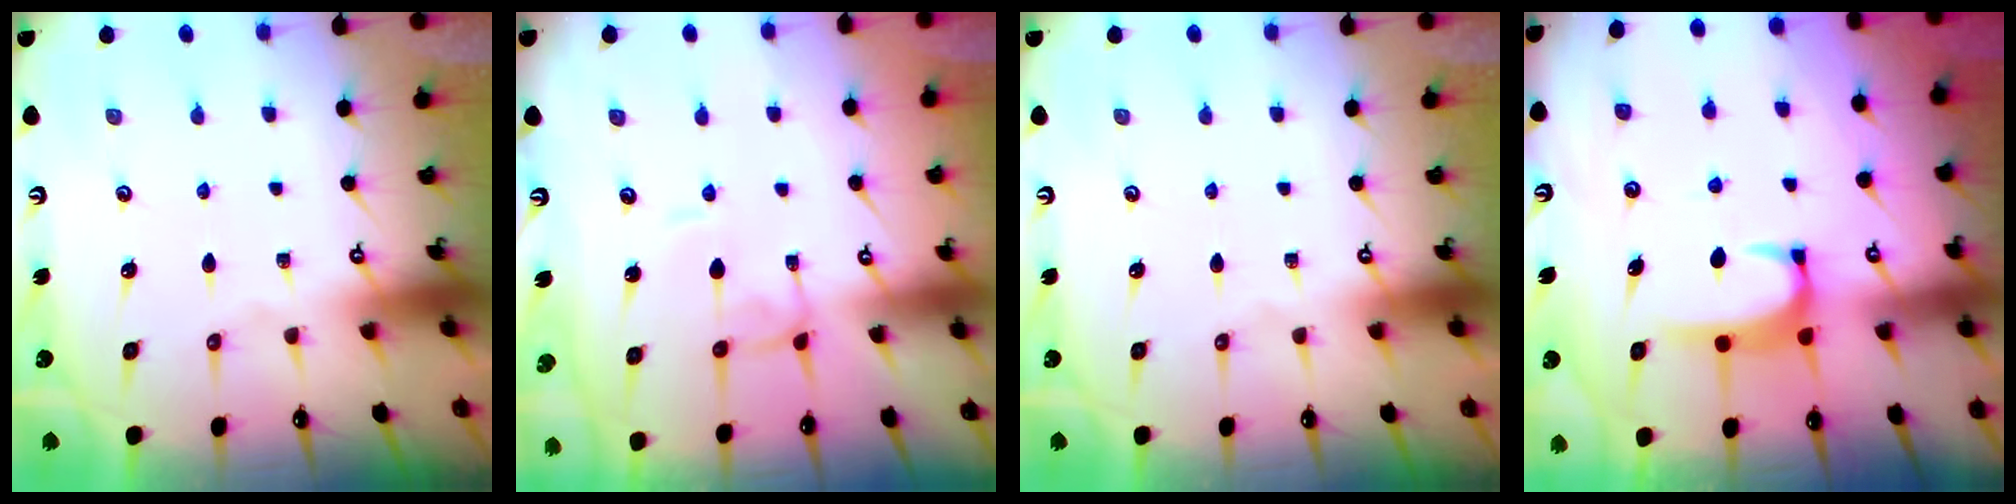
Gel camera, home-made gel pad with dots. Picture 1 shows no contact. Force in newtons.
{"total": 0.8, "press": 0.8, "slide": 0.2}
{"total": 0.0}
{"total": 1.9, "press": 1.8, "slide": 0.6}